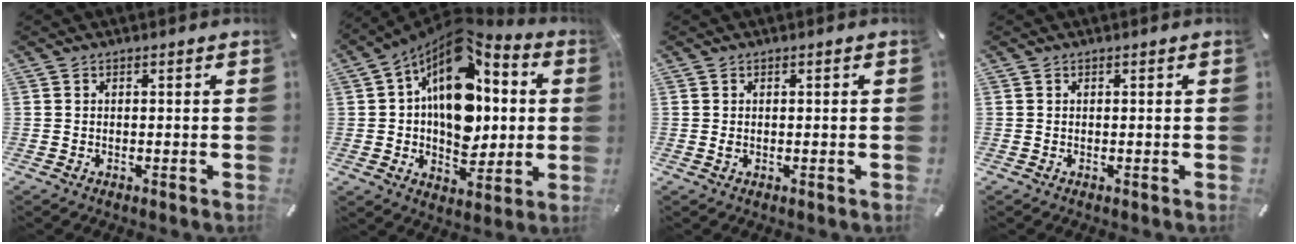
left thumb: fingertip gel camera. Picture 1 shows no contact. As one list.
[{"total": 19.2, "force": [4.0, 13.0, 13.5], "torque": [-0.211, -0.049, 0.066]}, {"total": 0.7, "force": [0.0, 0.4, 0.5], "torque": [-0.011, 0.001, -0.002]}, {"total": 0.0}]